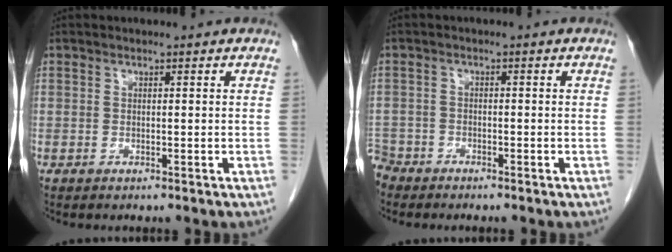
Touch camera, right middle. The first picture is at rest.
{"total": 3.8, "force": [-3.4, 1.5, -0.1], "torque": [0.002, -0.005, -0.070]}